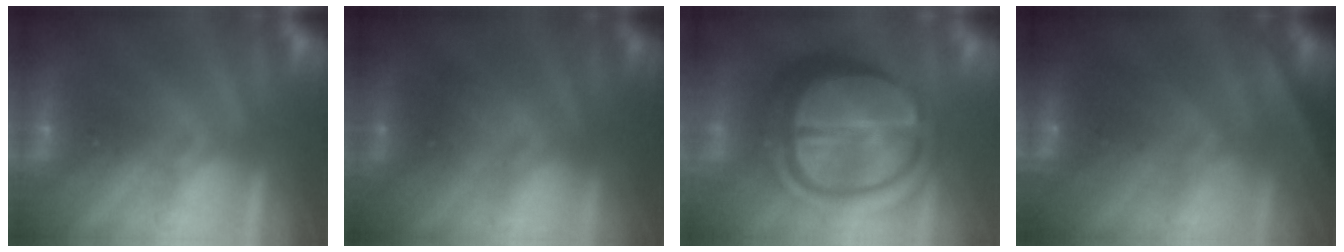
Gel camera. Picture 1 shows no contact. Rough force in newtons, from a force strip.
{"total": 2.3}
{"total": 7.0}
{"total": 6.9}